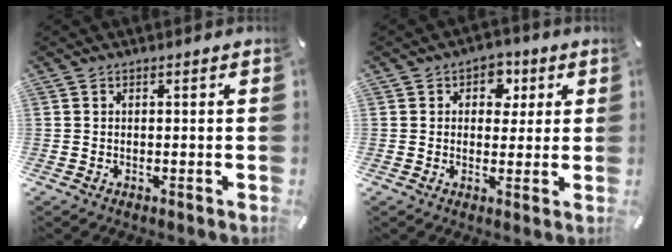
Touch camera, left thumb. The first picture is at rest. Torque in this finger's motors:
{"motor_torque": [-0.21, 0.10, 0.42, -0.20, 0.09]}